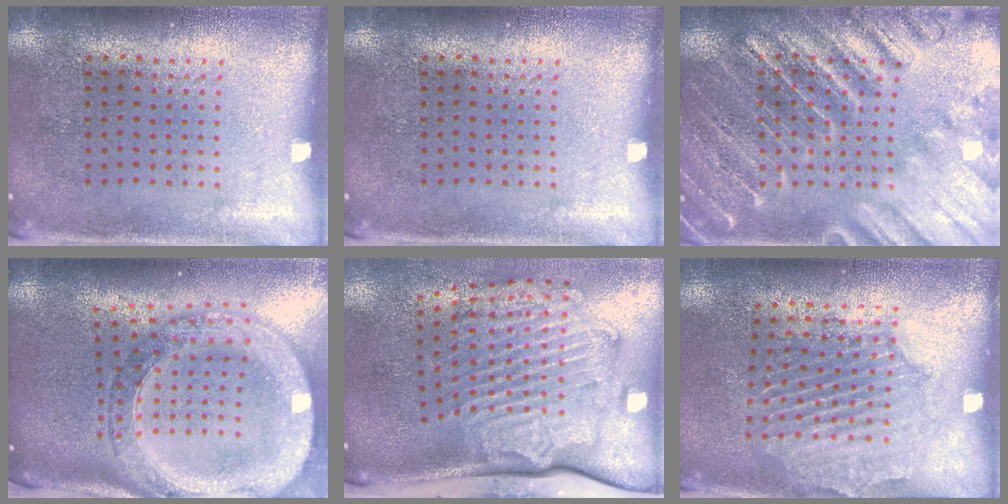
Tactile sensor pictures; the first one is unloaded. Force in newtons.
{"total": 0.0}
{"total": 3.5, "press": 3.5, "slide": 0.5}
{"total": 3.5, "press": 2.8, "slide": 2.1}
{"total": 2.8, "press": 2.3, "slide": 1.7}
{"total": 1.8, "press": 1.8, "slide": 0.3}